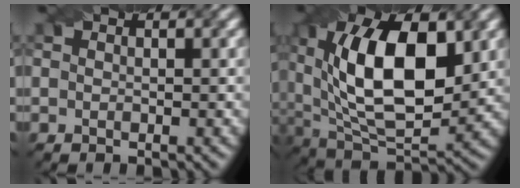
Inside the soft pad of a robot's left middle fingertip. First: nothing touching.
{"total": 12.3, "force": [2.4, 6.4, 10.3], "torque": [-0.173, 0.009, 0.051]}